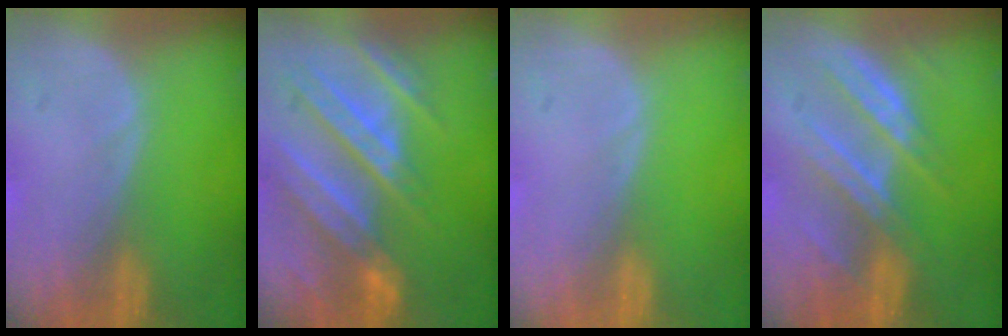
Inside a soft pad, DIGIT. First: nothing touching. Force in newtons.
{"total": 10.2, "press": 9.5, "slide": 3.8}
{"total": 0.0}
{"total": 7.3, "press": 7.0, "slide": 1.9}